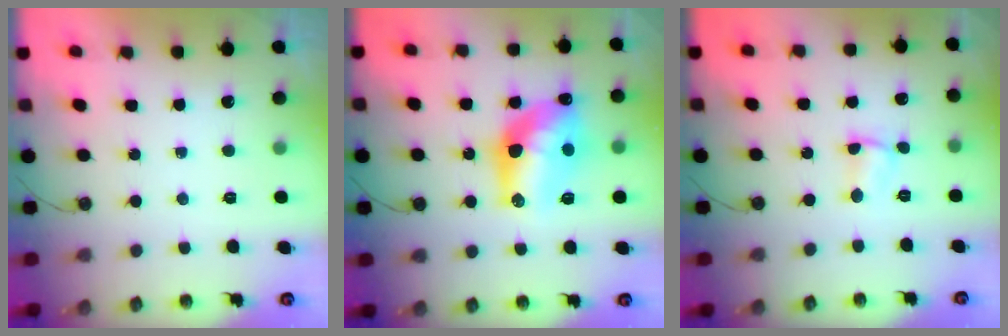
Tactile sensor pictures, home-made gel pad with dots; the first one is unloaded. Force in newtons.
{"total": 15.0, "press": 14.9, "slide": 0.9}
{"total": 1.5, "press": 1.4, "slide": 0.5}